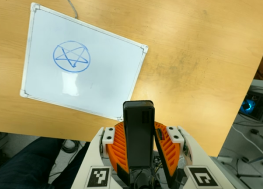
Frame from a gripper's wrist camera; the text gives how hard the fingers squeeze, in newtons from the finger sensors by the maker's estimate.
{"total": 6.4, "left": 5.9, "right": 7.0}